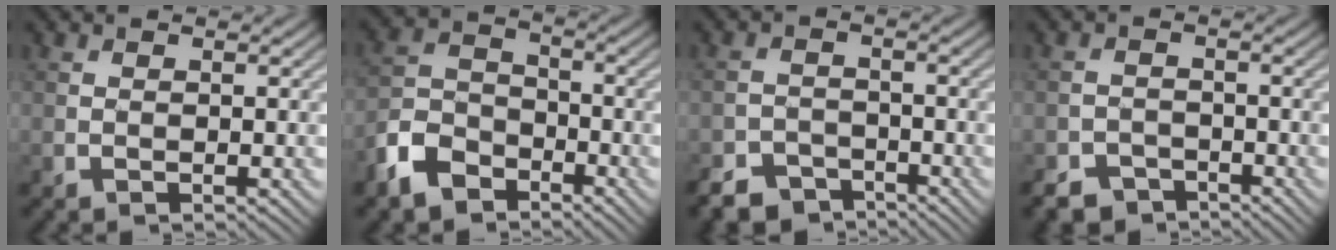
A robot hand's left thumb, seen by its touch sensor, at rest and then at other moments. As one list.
[{"total": 7.5, "force": [-5.1, 4.5, 3.2], "torque": [-0.080, -0.003, -0.118]}, {"total": 5.1, "force": [-4.2, 2.6, 1.3], "torque": [-0.022, -0.006, -0.080]}, {"total": 4.1, "force": [-3.5, 2.0, 0.8], "torque": [-0.011, -0.003, -0.065]}]